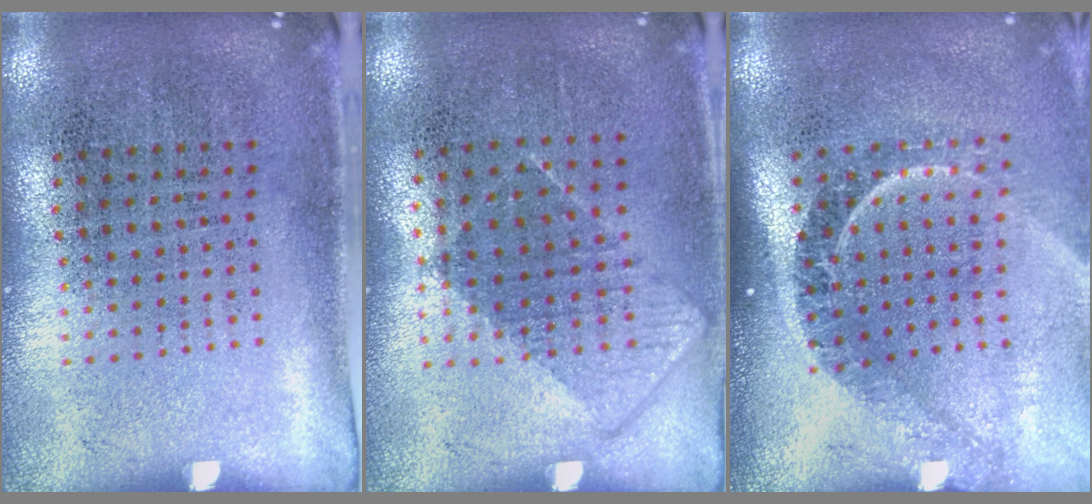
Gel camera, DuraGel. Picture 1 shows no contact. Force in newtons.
{"total": 0.8, "press": 0.7, "slide": 0.4}
{"total": 2.4, "press": 1.6, "slide": 1.8}